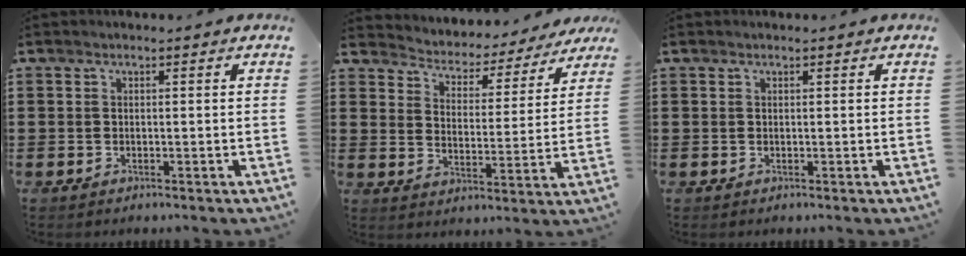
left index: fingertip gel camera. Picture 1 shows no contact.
{"total": 3.2, "force": [3.1, 0.6, -0.3], "torque": [-0.020, -0.031, 0.043]}
{"total": 0.0}